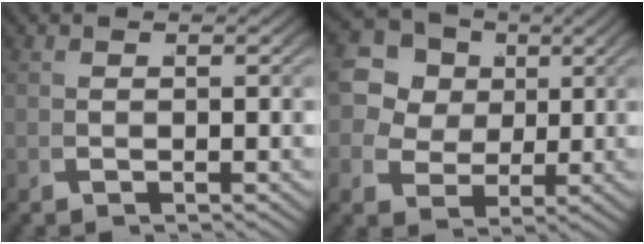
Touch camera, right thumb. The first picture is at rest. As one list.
[{"total": 10.9, "force": [2.8, 9.1, 5.3], "torque": [-0.114, -0.013, 0.040]}]